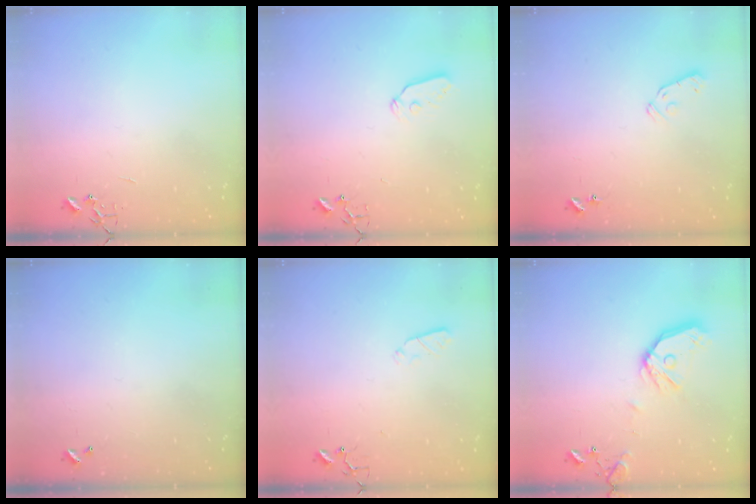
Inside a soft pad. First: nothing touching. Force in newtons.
{"total": 6.0, "press": 6.0, "slide": 0.2}
{"total": 5.9, "press": 5.9, "slide": 0.6}
{"total": 0.0}
{"total": 2.9, "press": 2.8, "slide": 0.5}
{"total": 13.4, "press": 13.2, "slide": 2.1}